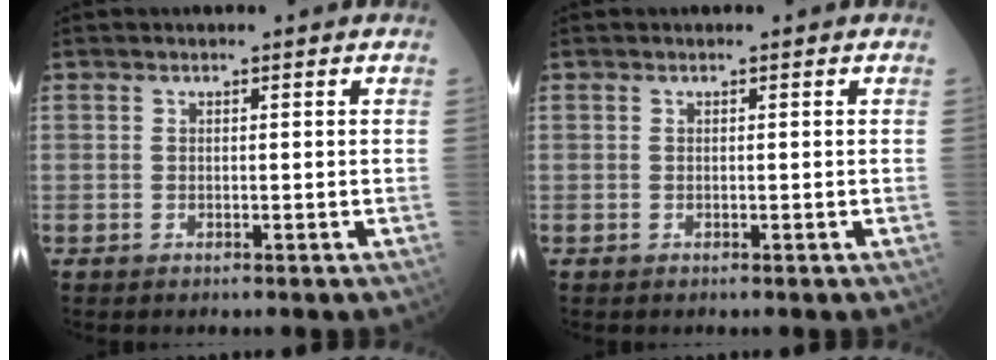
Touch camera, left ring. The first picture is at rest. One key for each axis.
{"total": 0.0}